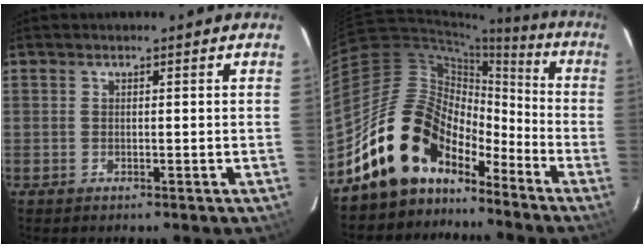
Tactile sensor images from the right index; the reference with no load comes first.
{"total": 16.3, "force": [-11.7, 9.5, 6.2], "torque": [-0.119, 0.038, -0.196]}